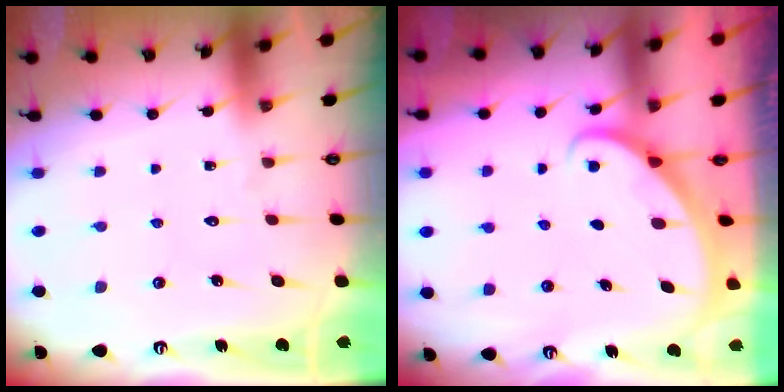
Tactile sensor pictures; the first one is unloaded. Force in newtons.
{"total": 1.9, "press": 1.9, "slide": 0.1}